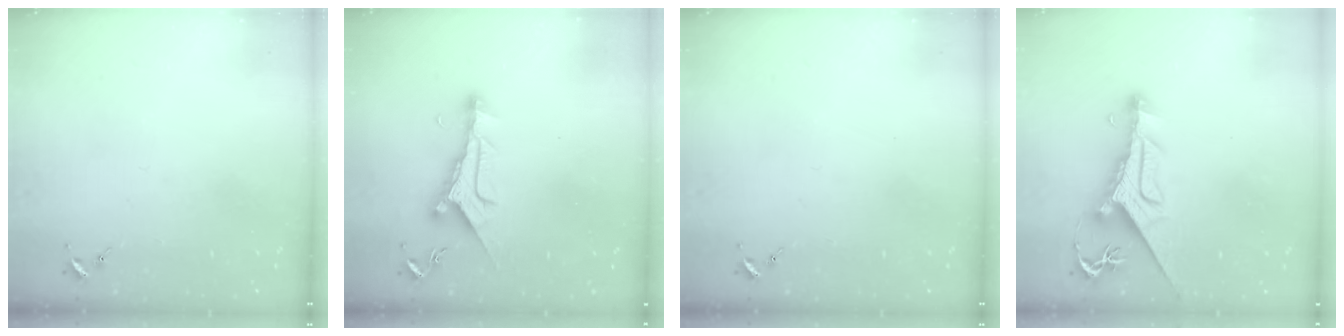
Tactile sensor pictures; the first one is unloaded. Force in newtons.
{"total": 9.9, "press": 9.9, "slide": 0.5}
{"total": 0.0}
{"total": 10.1, "press": 10.1, "slide": 1.1}